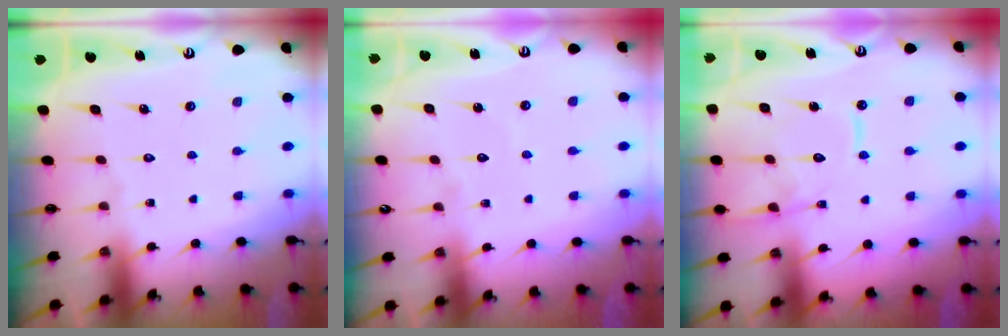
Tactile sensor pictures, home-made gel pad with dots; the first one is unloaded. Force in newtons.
{"total": 3.6, "press": 3.6, "slide": 0.4}
{"total": 13.1, "press": 13.0, "slide": 1.4}